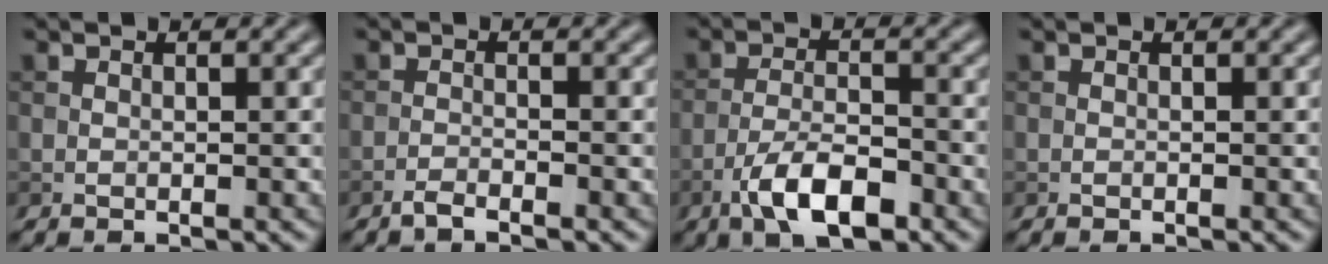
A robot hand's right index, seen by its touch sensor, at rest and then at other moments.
{"total": 1.4, "force": [-1.2, 0.2, 0.8], "torque": [-0.015, 0.001, -0.026]}
{"total": 5.7, "force": [-3.3, 2.0, 4.2], "torque": [-0.077, 0.002, -0.062]}
{"total": 0.0}